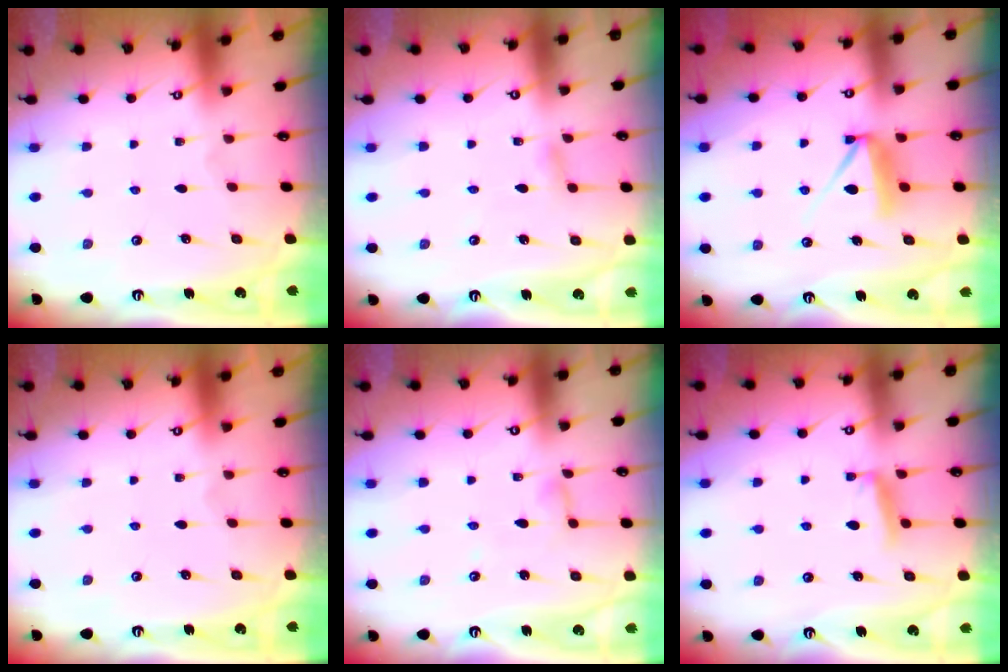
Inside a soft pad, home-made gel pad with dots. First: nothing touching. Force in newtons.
{"total": 5.3, "press": 5.3, "slide": 0.5}
{"total": 9.5, "press": 9.4, "slide": 0.9}
{"total": 0.0}
{"total": 3.8, "press": 3.8, "slide": 0.1}
{"total": 7.4, "press": 7.4, "slide": 0.9}